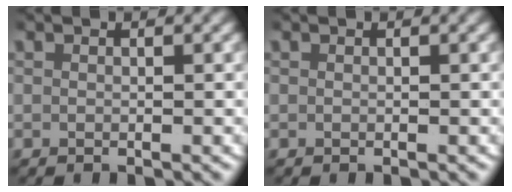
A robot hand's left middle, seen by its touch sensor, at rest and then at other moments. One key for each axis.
{"total": 0.0}